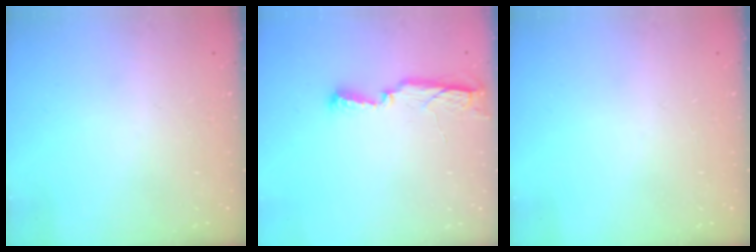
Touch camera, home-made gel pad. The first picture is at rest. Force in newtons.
{"total": 6.6, "press": 6.5, "slide": 1.1}
{"total": 0.0}